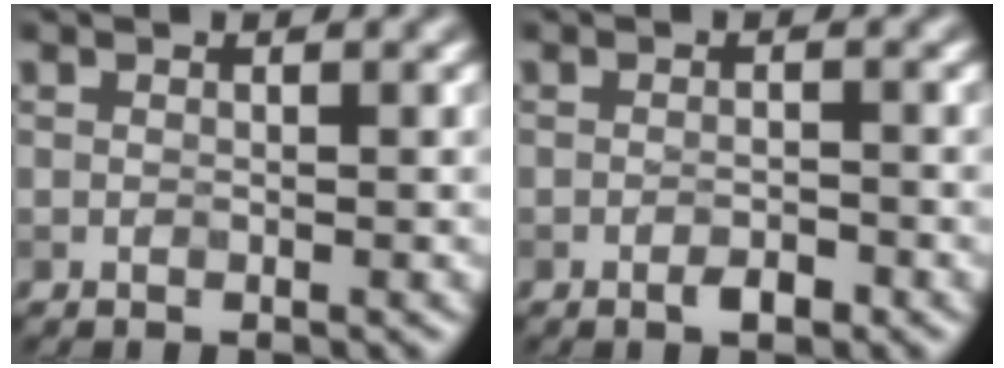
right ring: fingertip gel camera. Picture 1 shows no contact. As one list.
[{"total": 1.5, "force": [-0.9, 0.5, 1.1], "torque": [-0.019, -0.001, -0.016]}]